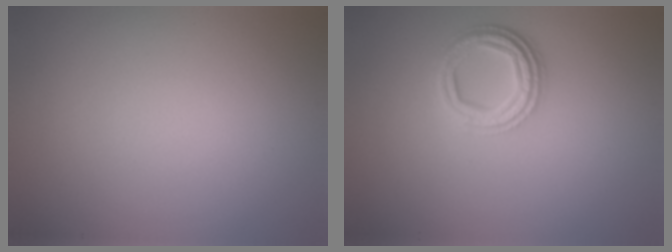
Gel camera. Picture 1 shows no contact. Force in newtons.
{"total": 4.0, "press": 3.1, "slide": 2.5}